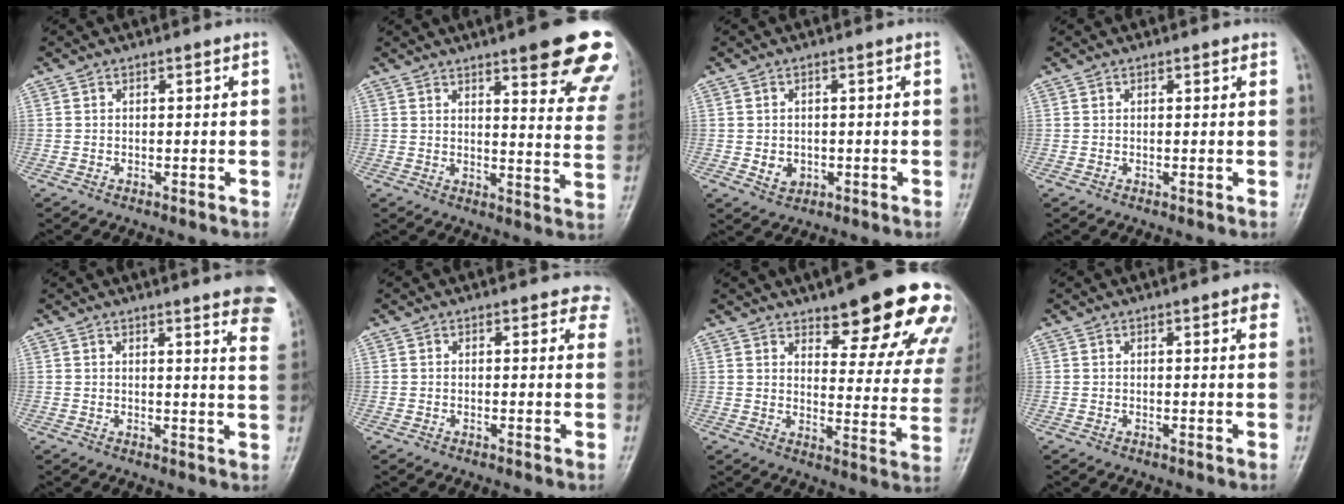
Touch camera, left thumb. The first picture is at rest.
{"total": 18.7, "force": [11.9, 4.0, 13.8], "torque": [-0.140, -0.050, 0.137]}
{"total": 2.9, "force": [-0.5, 2.4, 1.5], "torque": [-0.014, 0.000, 0.001]}
{"total": 0.9, "force": [0.6, 0.4, 0.6], "torque": [-0.007, -0.002, 0.005]}
{"total": 12.1, "force": [8.6, 1.7, 8.4], "torque": [-0.074, -0.034, 0.080]}
{"total": 3.7, "force": [3.0, 1.8, 1.2], "torque": [0.020, -0.011, 0.018]}
{"total": 20.3, "force": [13.3, 6.0, 14.2], "torque": [-0.135, -0.064, 0.167]}
{"total": 3.3, "force": [1.7, 0.8, 2.7], "torque": [-0.024, -0.003, 0.017]}